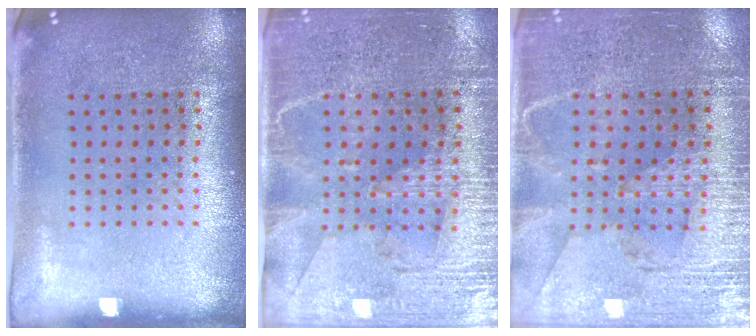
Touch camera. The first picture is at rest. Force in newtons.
{"total": 3.3, "press": 3.1, "slide": 1.4}
{"total": 3.4, "press": 3.0, "slide": 1.5}